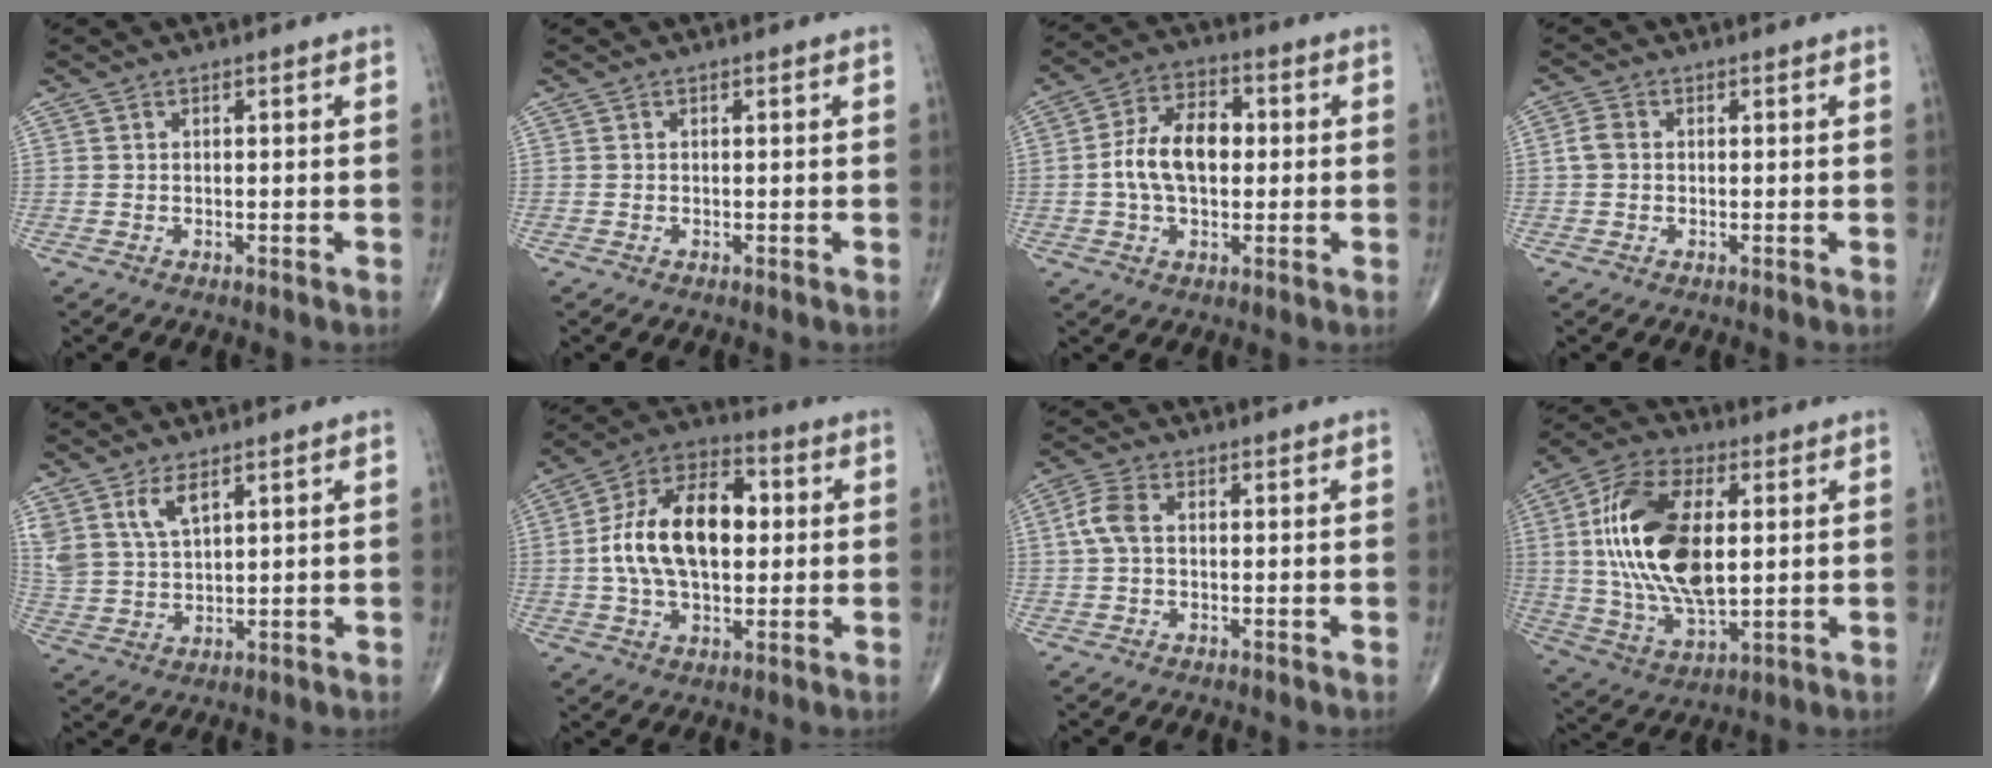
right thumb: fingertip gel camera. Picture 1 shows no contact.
{"total": 0.0}
{"total": 11.1, "force": [0.1, 6.7, 8.8], "torque": [-0.152, 0.023, -0.005]}
{"total": 2.6, "force": [0.0, 2.0, 1.6], "torque": [-0.032, 0.008, -0.003]}
{"total": 7.0, "force": [4.1, 3.2, 4.6], "torque": [-0.093, -0.015, 0.091]}
{"total": 17.9, "force": [1.3, 10.4, 14.5], "torque": [-0.241, 0.025, 0.016]}
{"total": 4.4, "force": [0.3, 2.6, 3.6], "torque": [-0.088, 0.013, 0.001]}
{"total": 21.0, "force": [2.7, 10.9, 17.8], "torque": [-0.345, -0.006, 0.050]}